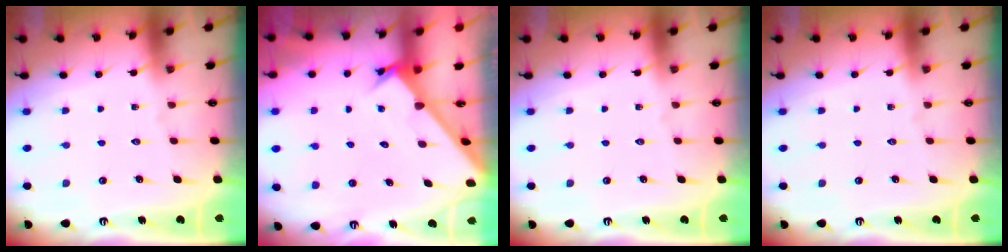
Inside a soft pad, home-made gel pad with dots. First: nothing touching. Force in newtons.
{"total": 2.4, "press": 2.4, "slide": 0.1}
{"total": 0.0}
{"total": 0.0}